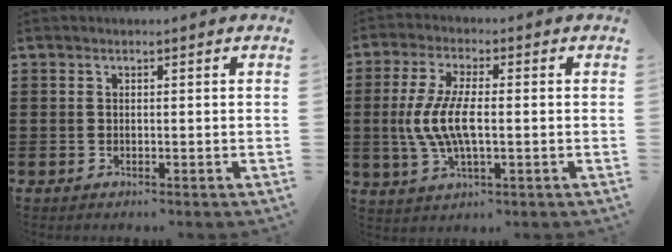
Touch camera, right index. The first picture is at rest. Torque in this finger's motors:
{"motor_torque": [1.06, -0.03, 0.40, 0.21]}